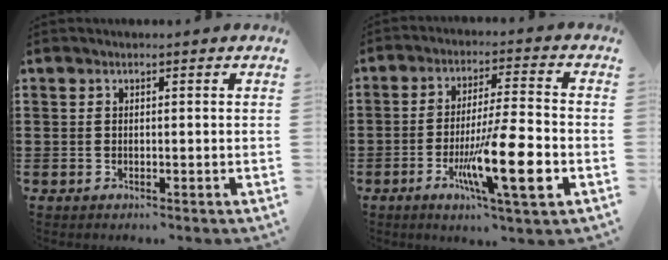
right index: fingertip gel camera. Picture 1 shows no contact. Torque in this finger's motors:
{"motor_torque": [2.14, 0.00, 0.73, 0.21]}